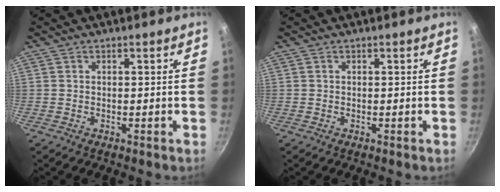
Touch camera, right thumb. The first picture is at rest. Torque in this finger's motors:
{"motor_torque": [-0.13, 0.21, 0.39, -0.23, -0.06]}